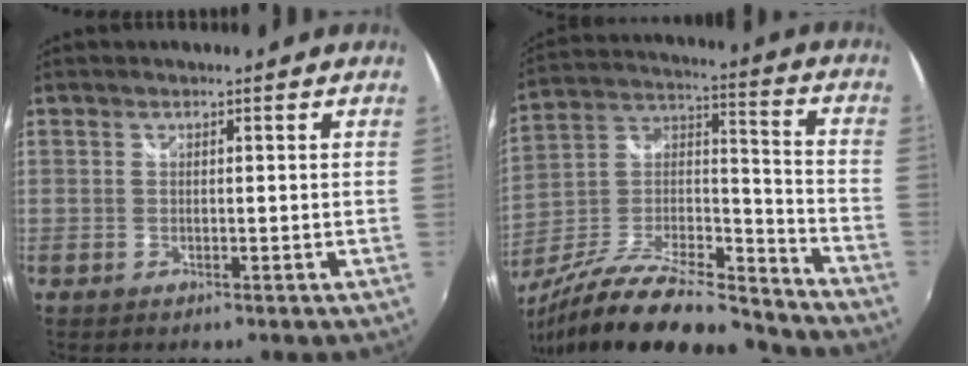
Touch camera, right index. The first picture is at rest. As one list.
[{"total": 25.1, "force": [-20.0, 6.8, 13.6], "torque": [-0.245, -0.011, -0.325]}]